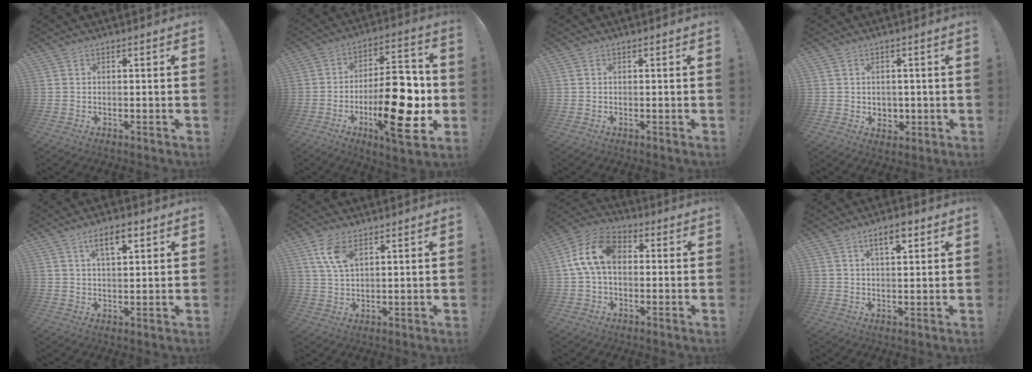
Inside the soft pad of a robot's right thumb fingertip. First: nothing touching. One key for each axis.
{"total": 24.1, "fx": -5.5, "fy": 9.5, "fz": 21.5, "tx": -0.331, "ty": 0.031, "tz": -0.079}
{"total": 0.0}
{"total": 3.5, "fx": 1.0, "fy": 3.2, "fz": 0.9, "tx": 0.001, "ty": -0.009, "tz": 0.018}
{"total": 6.5, "fx": 3.3, "fy": 2.5, "fz": 5.0, "tx": -0.075, "ty": -0.009, "tz": 0.052}
{"total": 7.7, "fx": 4.1, "fy": 3.7, "fz": 5.4, "tx": -0.102, "ty": -0.014, "tz": 0.074}
{"total": 13.1, "fx": 1.6, "fy": 8.5, "fz": 9.8, "tx": -0.188, "ty": 0.014, "tz": 0.031}
{"total": 5.1, "fx": 2.7, "fy": 1.8, "fz": 3.9, "tx": -0.054, "ty": -0.009, "tz": 0.041}